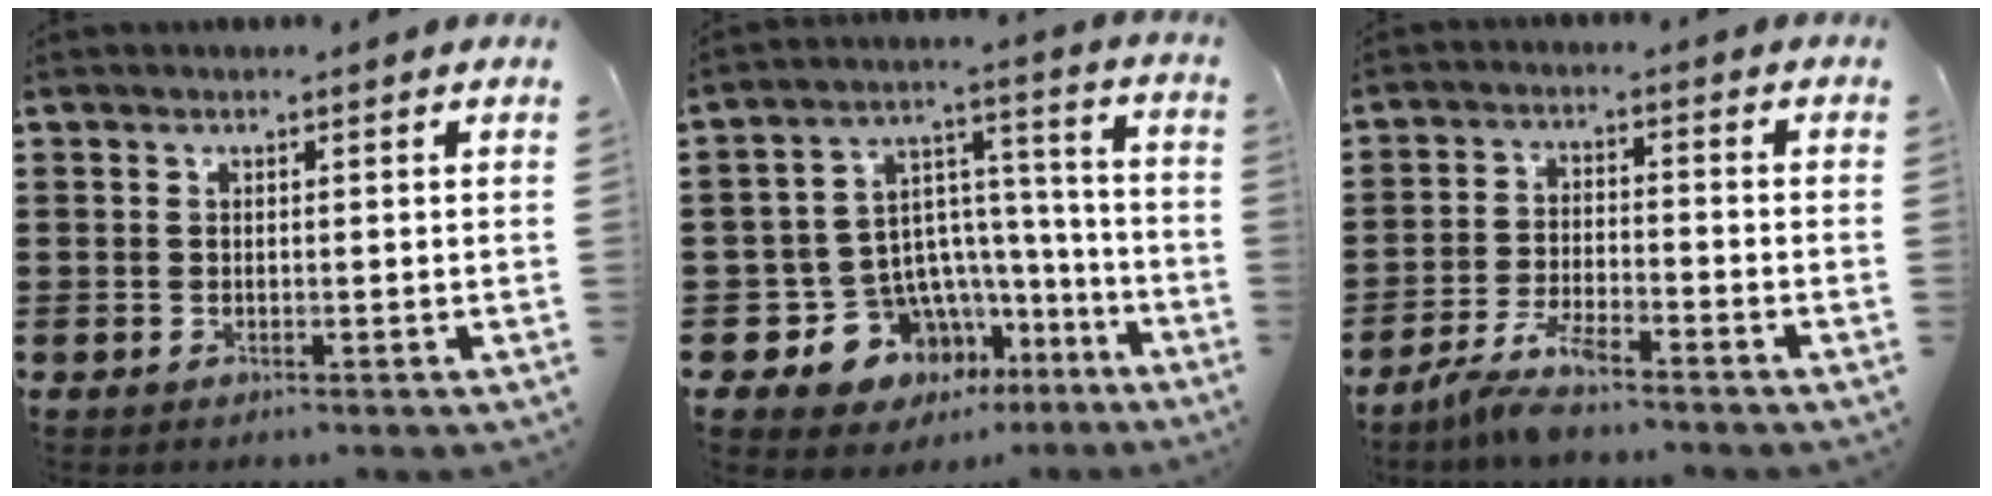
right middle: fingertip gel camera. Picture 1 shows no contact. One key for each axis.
{"total": 10.9, "fx": -6.4, "fy": 8.4, "fz": 2.7, "tx": -0.076, "ty": 0.005, "tz": -0.102}
{"total": 5.2, "fx": -4.4, "fy": 0.6, "fz": 2.8, "tx": -0.074, "ty": -0.010, "tz": -0.088}